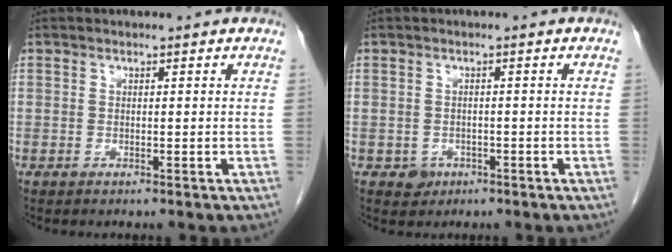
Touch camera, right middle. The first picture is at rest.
{"total": 2.1, "force": [-1.0, 1.7, 0.5], "torque": [-0.005, 0.006, -0.011]}